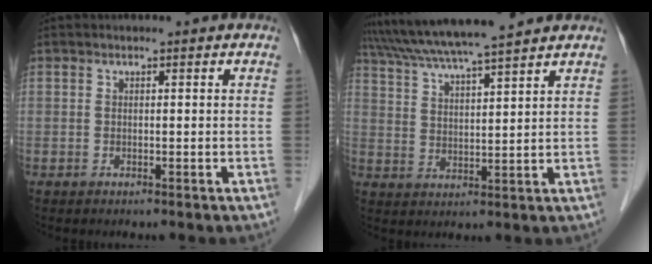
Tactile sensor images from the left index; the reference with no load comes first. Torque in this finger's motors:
{"motor_torque": [0.10, -0.72, 0.64, 0.21]}